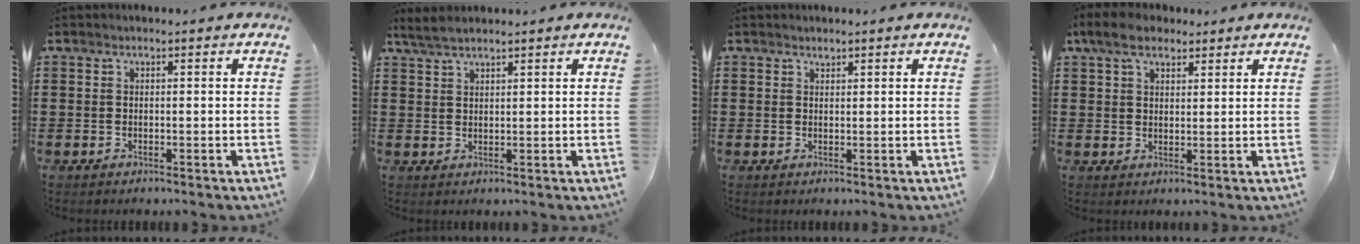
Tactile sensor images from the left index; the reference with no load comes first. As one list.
[{"total": 2.6, "force": [2.3, 0.5, 1.2], "torque": [-0.028, 0.004, 0.045]}, {"total": 0.9, "force": [0.9, 0.2, 0.1], "torque": [-0.004, 0.000, 0.018]}, {"total": 5.6, "force": [4.0, 3.0, 2.6], "torque": [-0.056, 0.003, 0.073]}]